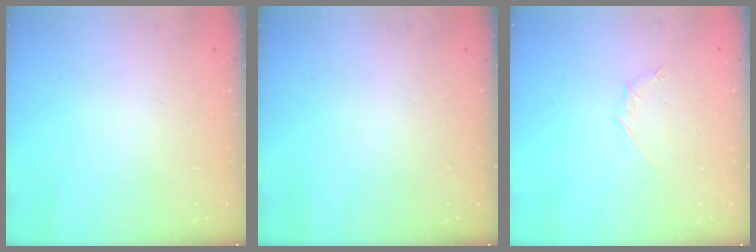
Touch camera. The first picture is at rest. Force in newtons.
{"total": 0.0}
{"total": 4.1, "press": 3.9, "slide": 1.2}